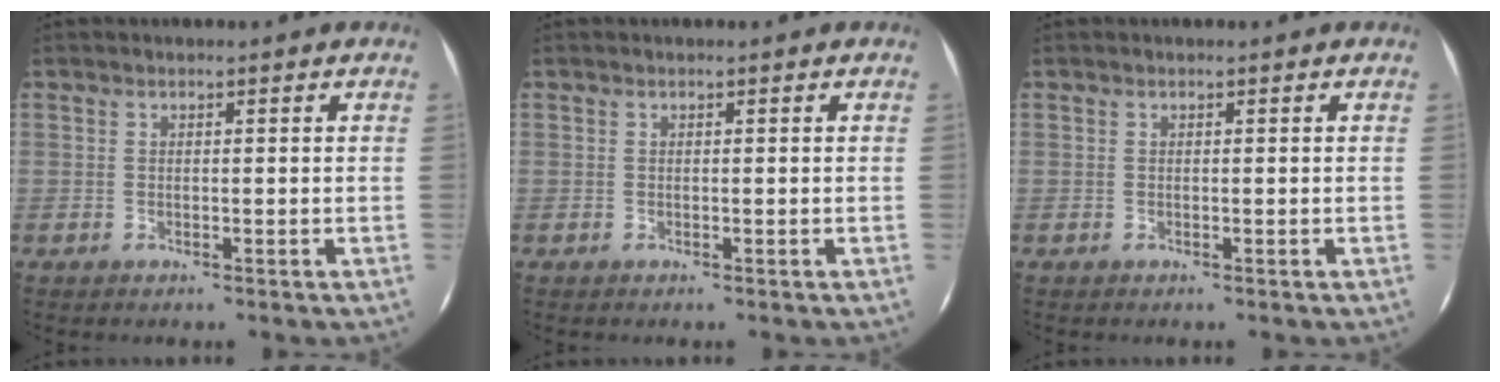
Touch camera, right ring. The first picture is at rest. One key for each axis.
{"total": 0.0}
{"total": 0.0}